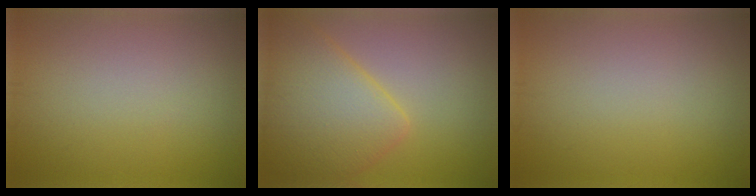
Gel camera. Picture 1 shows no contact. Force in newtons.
{"total": 7.2, "press": 7.2, "slide": 0.3}
{"total": 0.0}